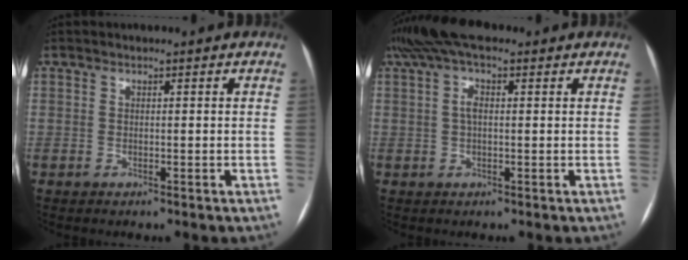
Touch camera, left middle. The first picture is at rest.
{"total": 6.7, "force": [3.1, 2.6, 5.4], "torque": [-0.124, 0.038, 0.054]}